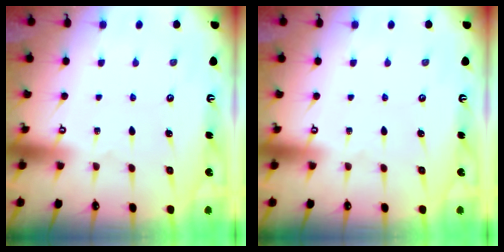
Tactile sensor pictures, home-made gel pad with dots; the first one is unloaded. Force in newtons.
{"total": 0.0}